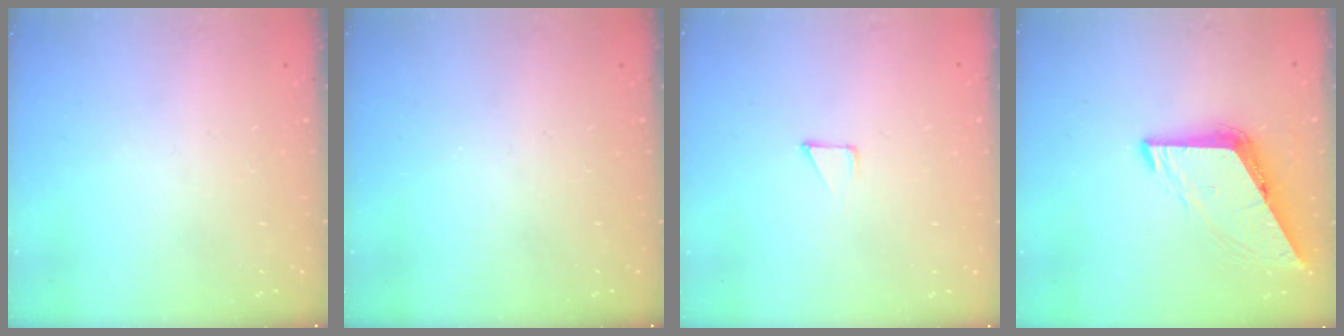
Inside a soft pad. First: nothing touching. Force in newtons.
{"total": 0.0}
{"total": 3.4, "press": 3.4, "slide": 0.3}
{"total": 7.9, "press": 7.9, "slide": 0.4}